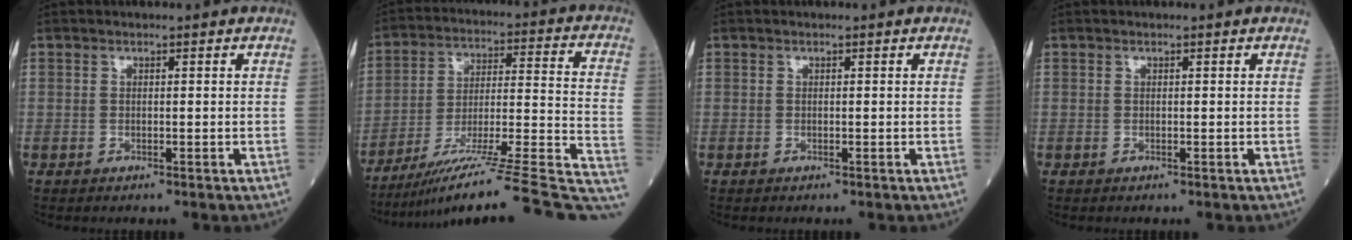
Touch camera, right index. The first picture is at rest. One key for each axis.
{"total": 25.8, "fx": -20.9, "fy": 0.3, "fz": 15.2, "tx": -0.148, "ty": 0.003, "tz": -0.310}
{"total": 0.0}
{"total": 0.0}